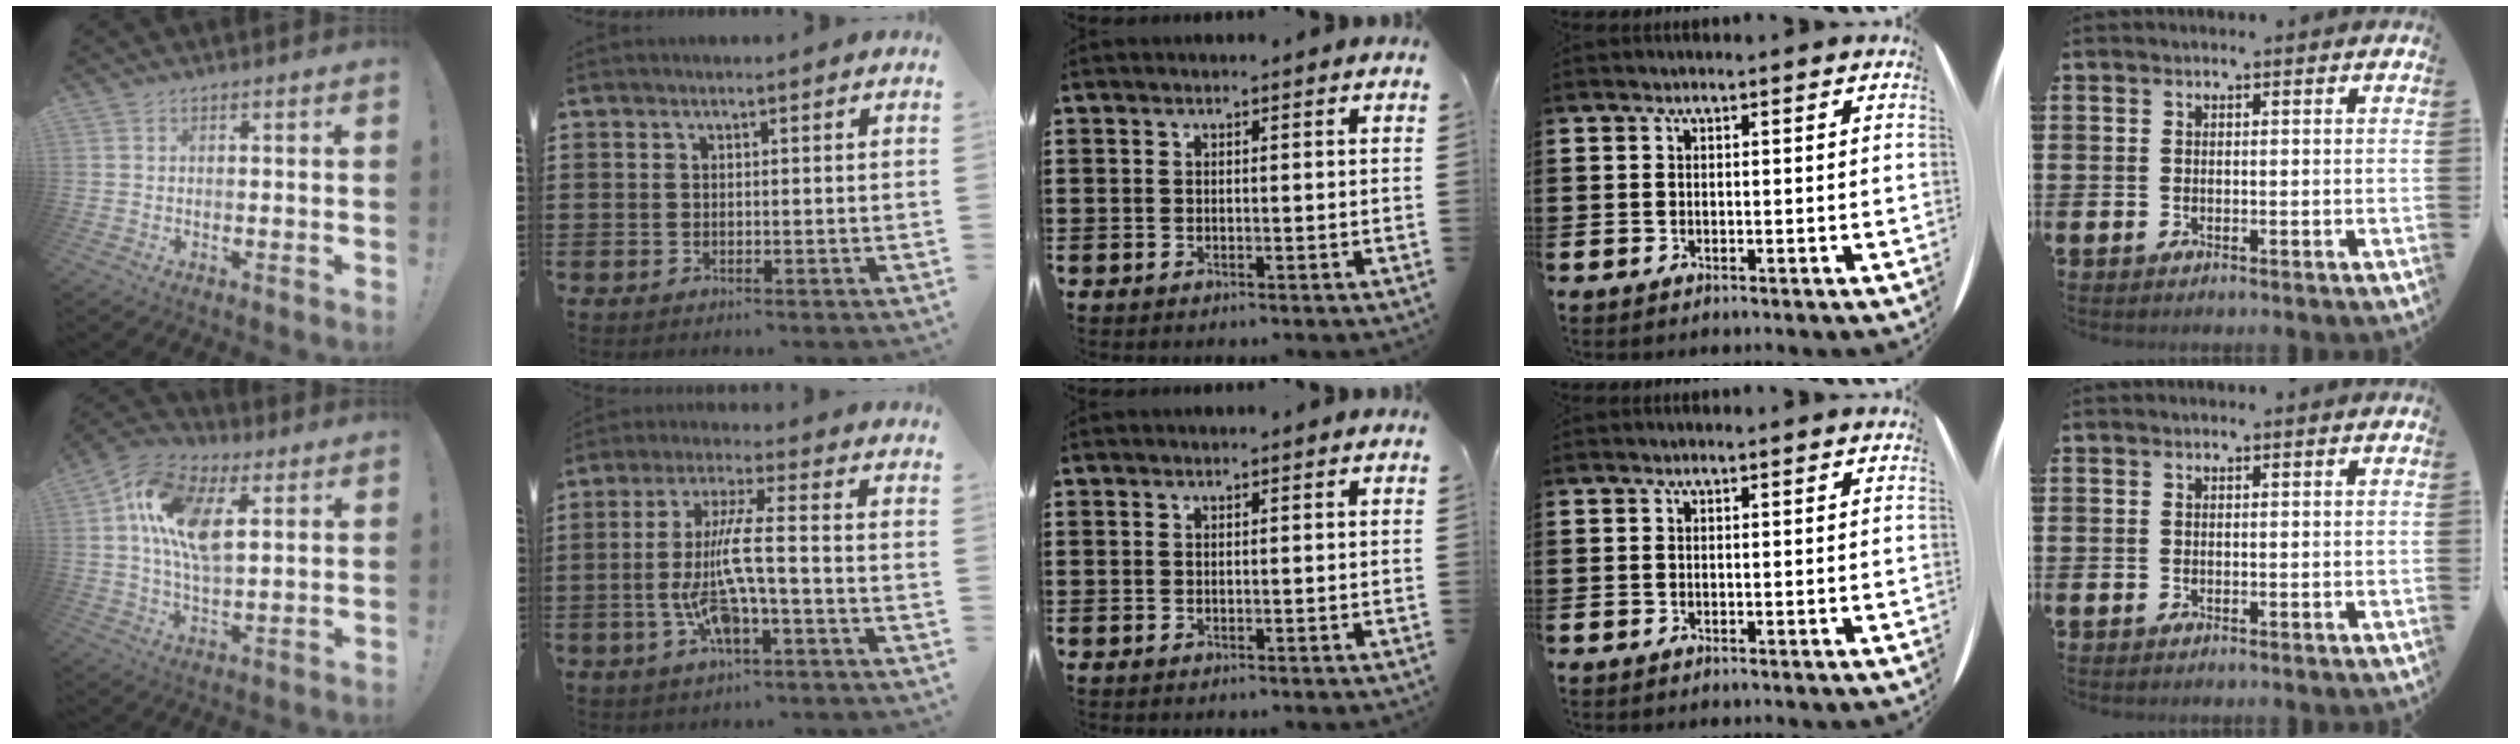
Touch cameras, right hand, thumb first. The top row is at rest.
{"thumb": {"total": 16.3, "force": [4.9, 8.5, 13.1], "torque": [-0.245, 0.005, 0.086]}, "index": {"total": 10.1, "force": [-2.3, 1.3, 9.7], "torque": [-0.208, -0.012, -0.052]}}